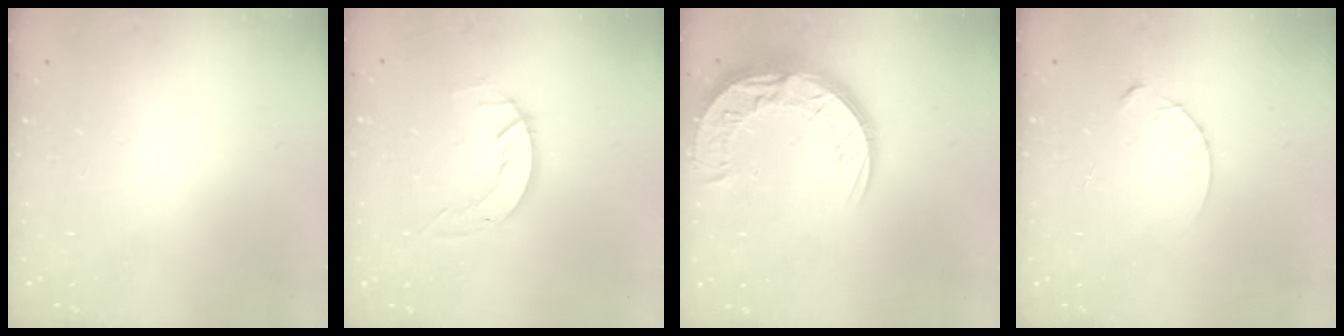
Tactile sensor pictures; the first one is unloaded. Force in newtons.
{"total": 4.1, "press": 4.1, "slide": 0.1}
{"total": 18.8, "press": 18.7, "slide": 1.5}
{"total": 4.6, "press": 4.5, "slide": 0.5}